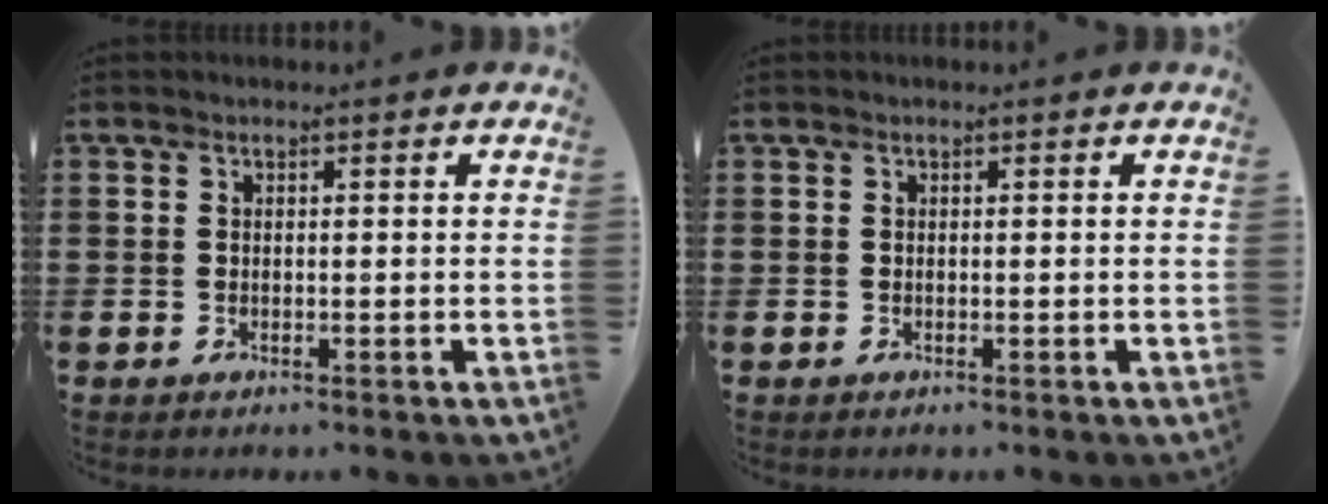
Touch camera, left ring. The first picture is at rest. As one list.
[{"total": 0.0}]